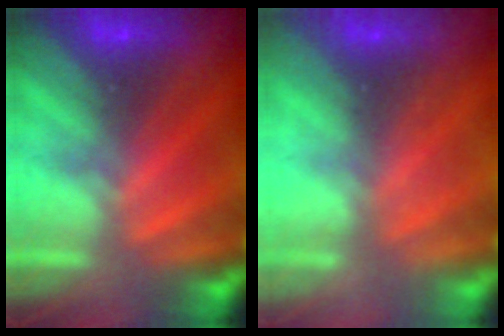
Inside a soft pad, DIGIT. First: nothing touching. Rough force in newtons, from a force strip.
{"total": 2.1}